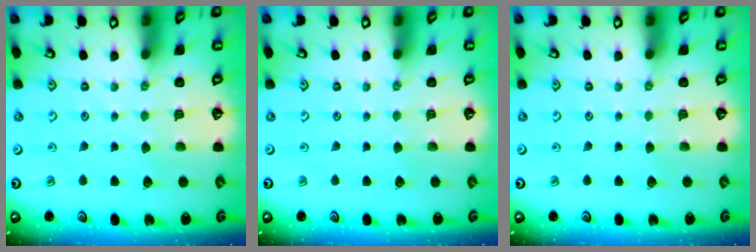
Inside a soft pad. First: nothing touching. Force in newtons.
{"total": 0.0}
{"total": 0.0}